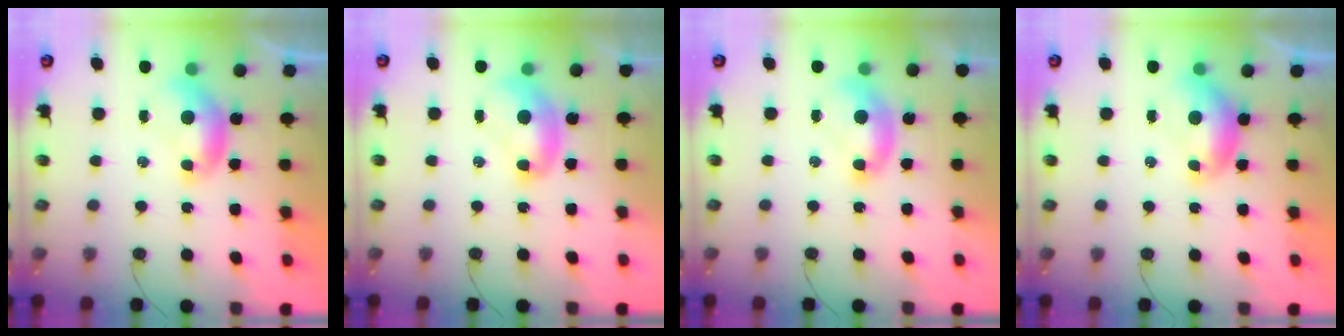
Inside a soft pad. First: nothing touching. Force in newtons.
{"total": 2.0, "press": 2.0, "slide": 0.0}
{"total": 1.7, "press": 1.7, "slide": 0.5}
{"total": 0.8, "press": 0.7, "slide": 0.3}